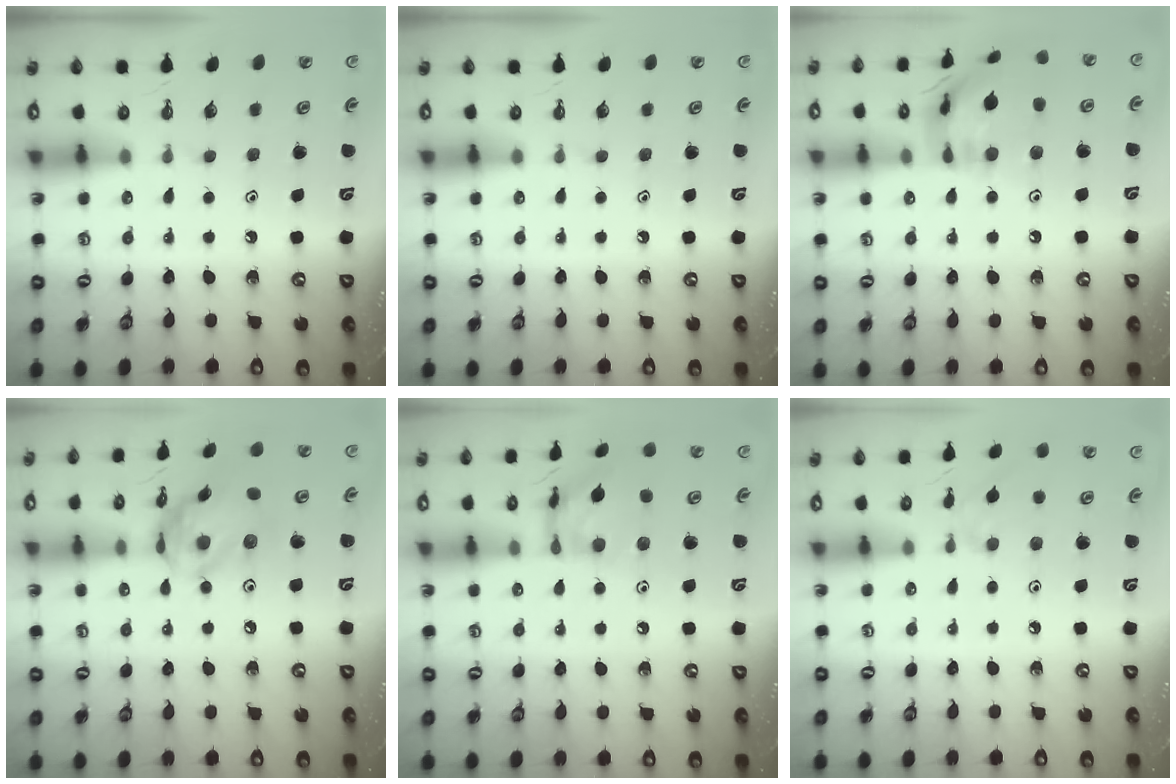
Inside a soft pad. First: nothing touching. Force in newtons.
{"total": 0.0}
{"total": 15.6, "press": 15.6, "slide": 1.4}
{"total": 15.7, "press": 15.6, "slide": 1.6}
{"total": 11.7, "press": 11.7, "slide": 1.0}
{"total": 1.2, "press": 1.2, "slide": 0.3}